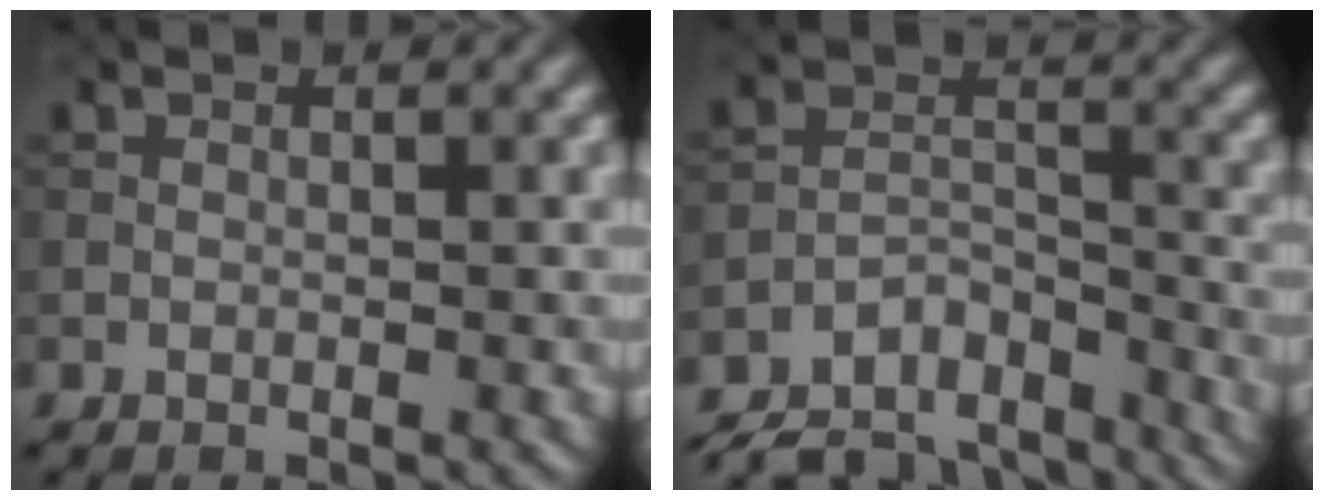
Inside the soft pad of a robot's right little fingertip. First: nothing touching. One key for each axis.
{"total": 10.5, "fx": -9.3, "fy": 3.7, "fz": 3.0, "tx": -0.046, "ty": -0.003, "tz": -0.138}